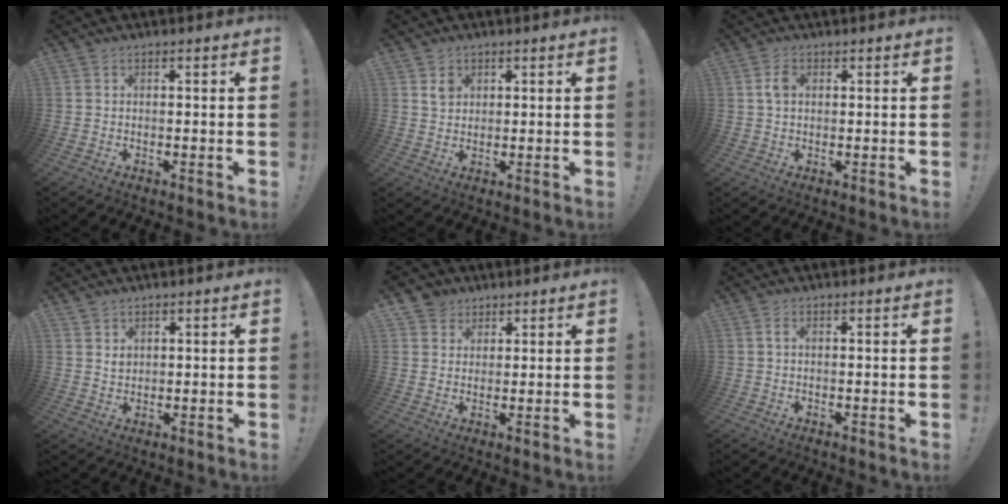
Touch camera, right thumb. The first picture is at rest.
{"total": 3.3, "force": [1.9, 2.6, 0.9], "torque": [-0.001, -0.009, 0.032]}
{"total": 3.3, "force": [1.2, 2.0, 2.3], "torque": [-0.033, -0.002, 0.019]}
{"total": 2.6, "force": [1.8, 1.8, 0.6], "torque": [0.007, -0.016, 0.029]}
{"total": 4.7, "force": [3.0, 3.6, 0.1], "torque": [0.006, -0.018, 0.056]}
{"total": 1.3, "force": [0.4, 0.2, 1.2], "torque": [-0.025, 0.001, 0.006]}